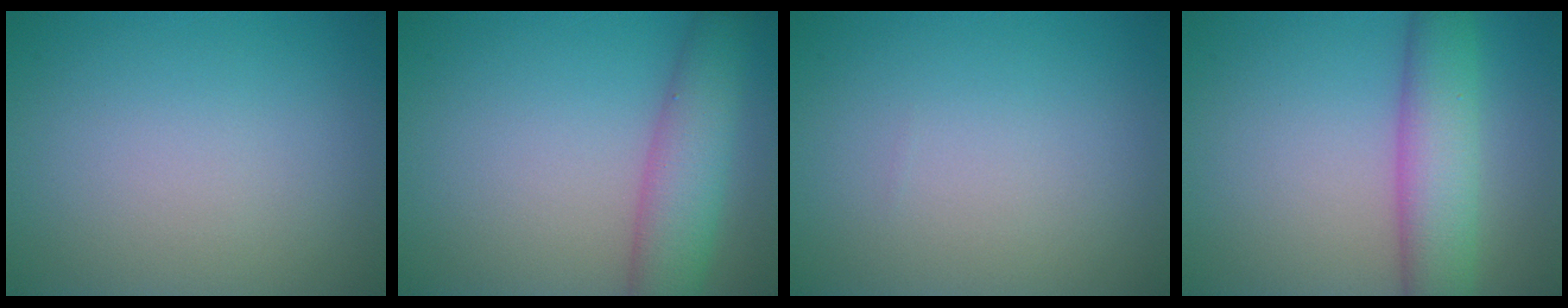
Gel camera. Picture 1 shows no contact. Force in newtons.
{"total": 5.5, "press": 5.5, "slide": 0.2}
{"total": 0.0}
{"total": 6.0, "press": 5.9, "slide": 0.1}